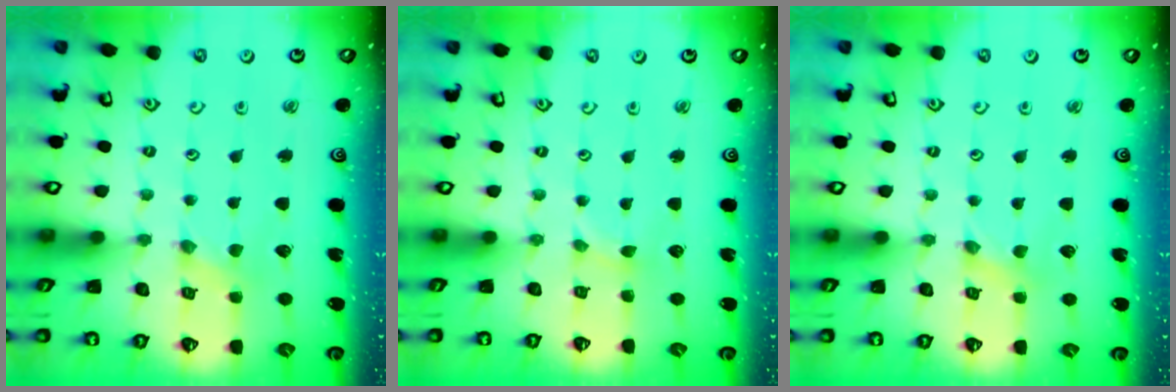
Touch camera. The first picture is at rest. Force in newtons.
{"total": 1.3, "press": 1.2, "slide": 0.2}
{"total": 0.0}